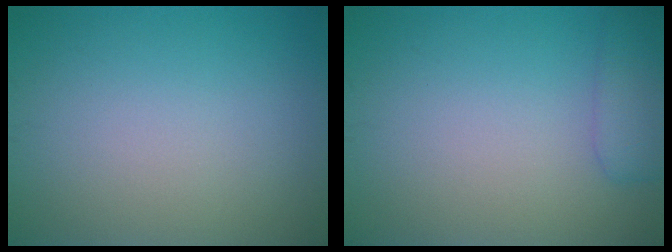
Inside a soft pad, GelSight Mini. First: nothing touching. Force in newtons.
{"total": 2.5, "press": 2.5, "slide": 0.2}